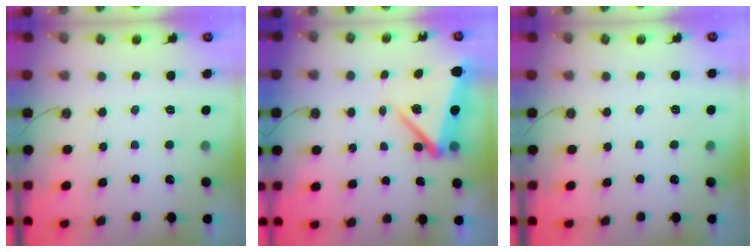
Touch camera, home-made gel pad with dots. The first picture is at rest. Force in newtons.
{"total": 7.7, "press": 7.6, "slide": 0.9}
{"total": 1.5, "press": 1.4, "slide": 0.4}